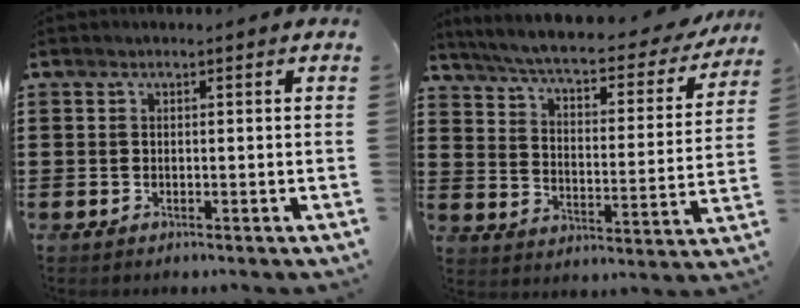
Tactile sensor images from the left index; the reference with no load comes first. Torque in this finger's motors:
{"motor_torque": [2.14, 0.00, 1.05, 0.21]}